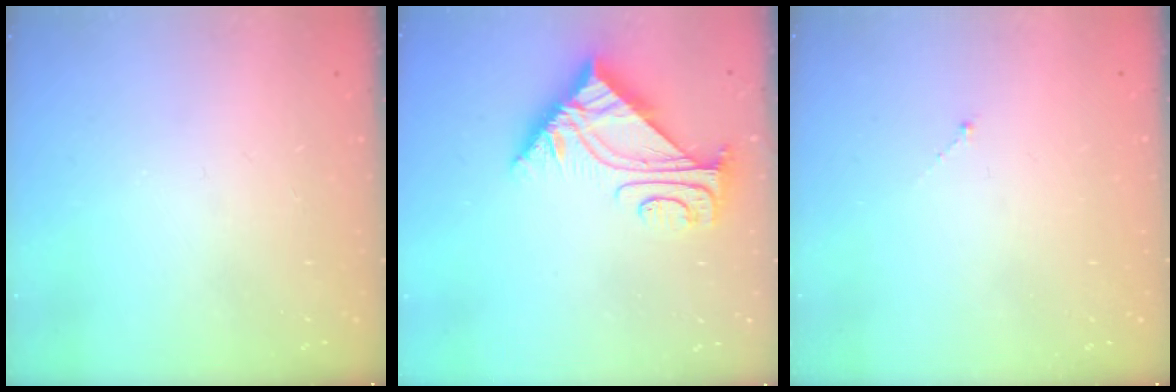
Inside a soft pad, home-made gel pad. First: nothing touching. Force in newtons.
{"total": 6.6, "press": 6.6, "slide": 0.7}
{"total": 0.0}